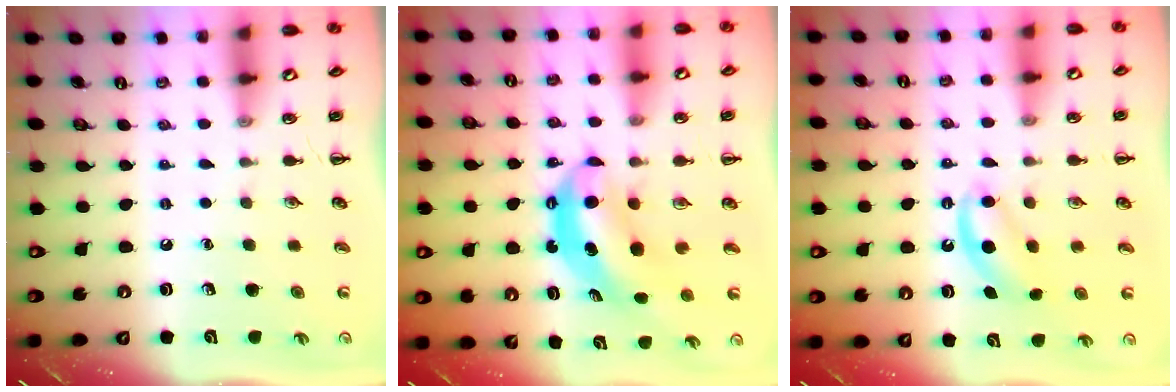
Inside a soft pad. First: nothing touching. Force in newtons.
{"total": 6.6, "press": 6.5, "slide": 1.3}
{"total": 5.3, "press": 5.0, "slide": 1.6}